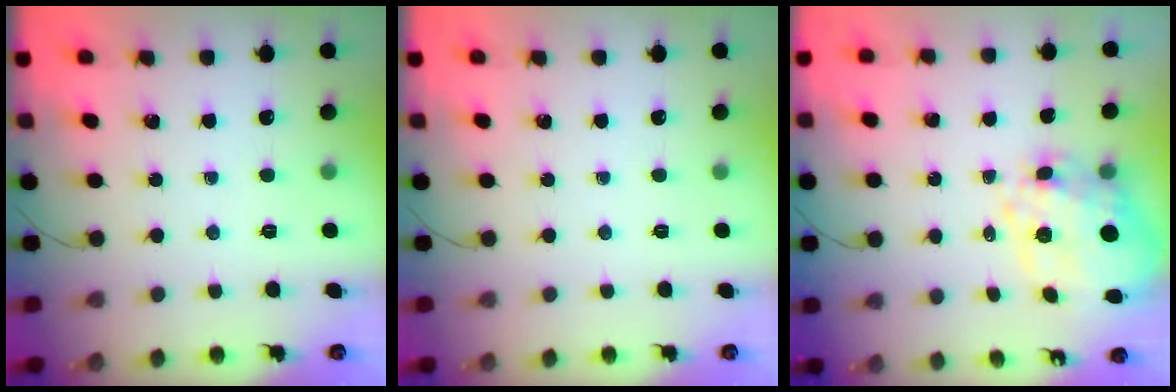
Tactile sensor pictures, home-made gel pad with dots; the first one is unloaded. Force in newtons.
{"total": 0.0}
{"total": 14.6, "press": 14.3, "slide": 3.0}